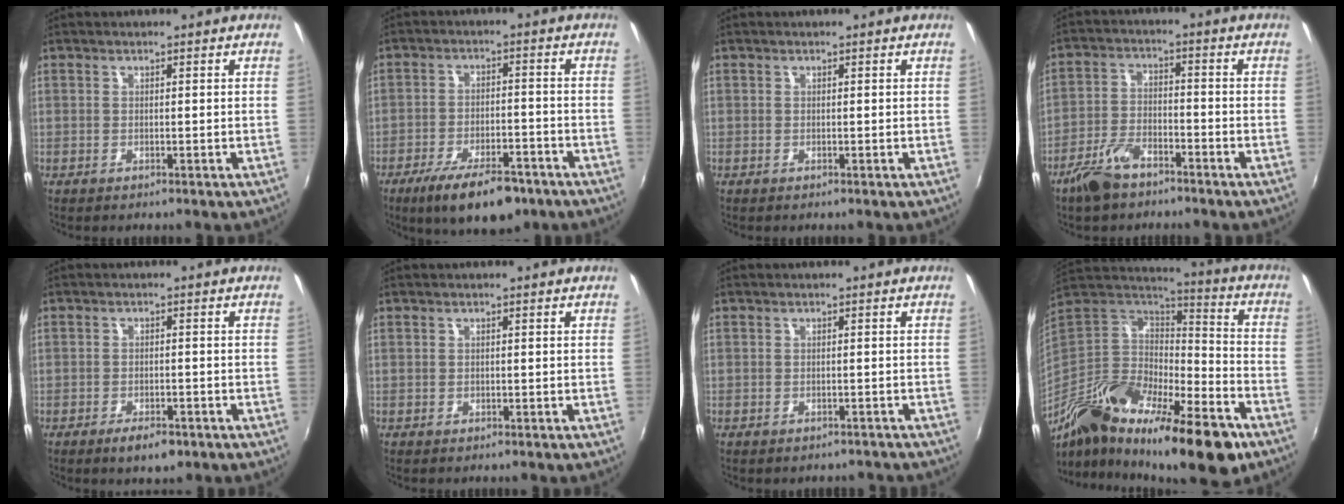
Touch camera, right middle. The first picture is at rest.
{"total": 12.3, "force": [-8.5, 4.1, 7.9], "torque": [-0.156, -0.019, -0.133]}
{"total": 0.0}
{"total": 7.8, "force": [-5.8, 3.4, 4.1], "torque": [-0.094, 0.001, -0.108]}
{"total": 3.8, "force": [-2.5, 1.4, 2.5], "torque": [-0.057, -0.010, -0.042]}
{"total": 0.6, "force": [-0.3, 0.5, 0.0], "torque": [0.001, -0.003, -0.005]}
{"total": 3.3, "force": [-2.9, 1.0, 1.0], "torque": [-0.014, -0.012, -0.033]}
{"total": 30.8, "force": [-18.2, 10.7, 22.4], "torque": [-0.384, -0.033, -0.293]}